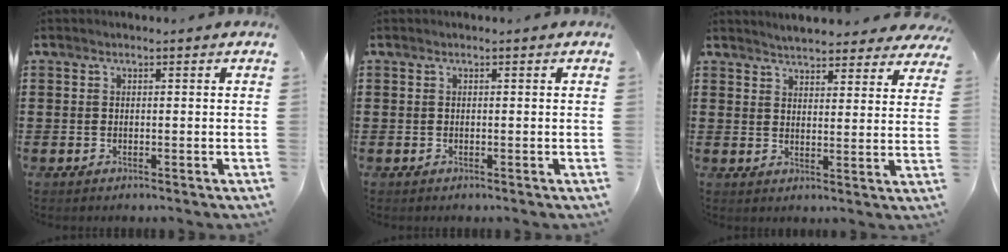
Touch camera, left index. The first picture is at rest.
{"total": 0.0}
{"total": 4.5, "force": [4.4, 0.4, 0.7], "torque": [-0.029, -0.015, 0.081]}